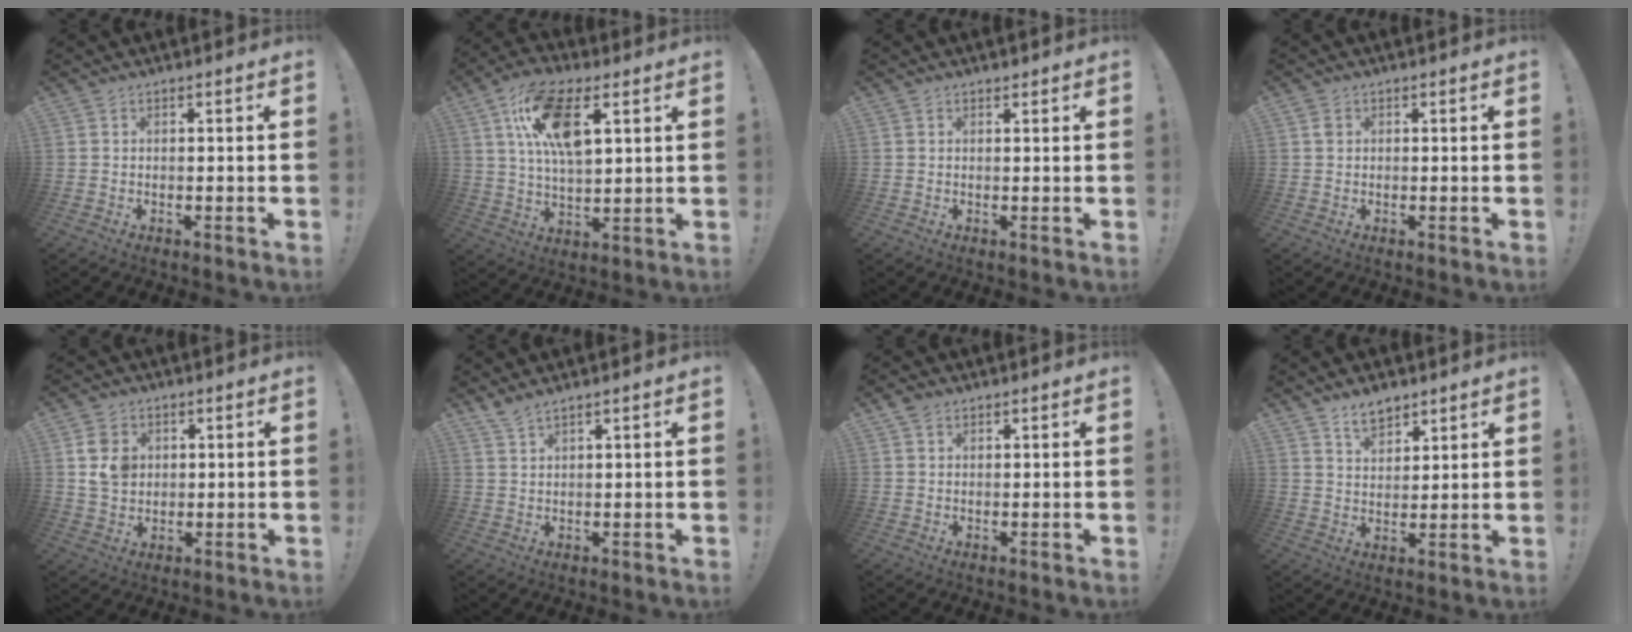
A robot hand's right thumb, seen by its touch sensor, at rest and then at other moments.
{"total": 15.8, "force": [6.3, 7.3, 12.5], "torque": [-0.219, -0.006, 0.110]}
{"total": 0.7, "force": [0.6, 0.3, 0.1], "torque": [-0.002, 0.000, 0.012]}
{"total": 0.9, "force": [0.4, 0.7, 0.5], "torque": [-0.011, 0.003, 0.007]}
{"total": 8.0, "force": [2.4, 6.8, 3.5], "torque": [-0.060, -0.002, 0.048]}
{"total": 2.8, "force": [2.3, 0.2, 1.5], "torque": [-0.041, -0.007, 0.044]}
{"total": 1.8, "force": [1.1, 1.2, 0.7], "torque": [-0.015, 0.002, 0.022]}
{"total": 6.8, "force": [5.2, 3.5, 2.6], "torque": [-0.047, -0.024, 0.096]}